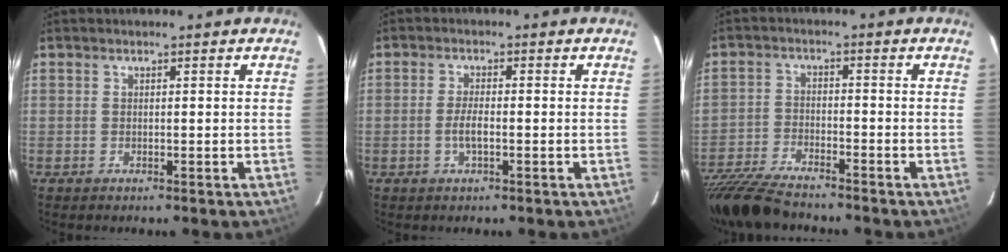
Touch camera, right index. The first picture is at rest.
{"total": 3.1, "force": [-0.9, 0.9, 2.8], "torque": [-0.060, -0.001, -0.017]}
{"total": 11.9, "force": [-10.4, 2.9, 5.1], "torque": [-0.136, -0.017, -0.198]}